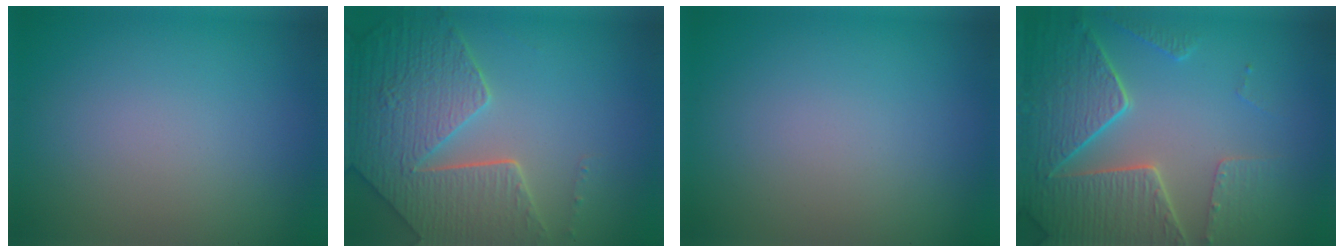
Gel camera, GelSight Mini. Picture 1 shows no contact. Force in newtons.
{"total": 8.5, "press": 6.1, "slide": 5.8}
{"total": 0.0}
{"total": 7.3, "press": 5.7, "slide": 4.6}